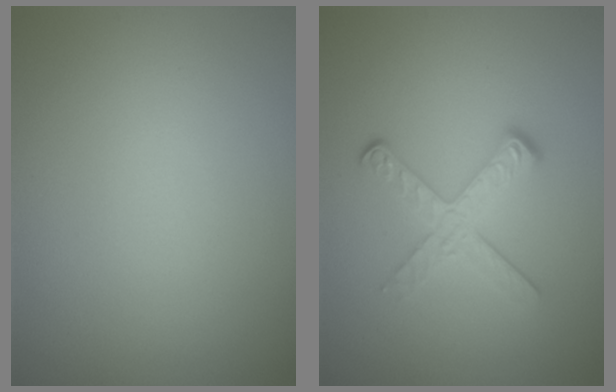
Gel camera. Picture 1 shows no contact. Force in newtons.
{"total": 3.4, "press": 2.4, "slide": 2.4}